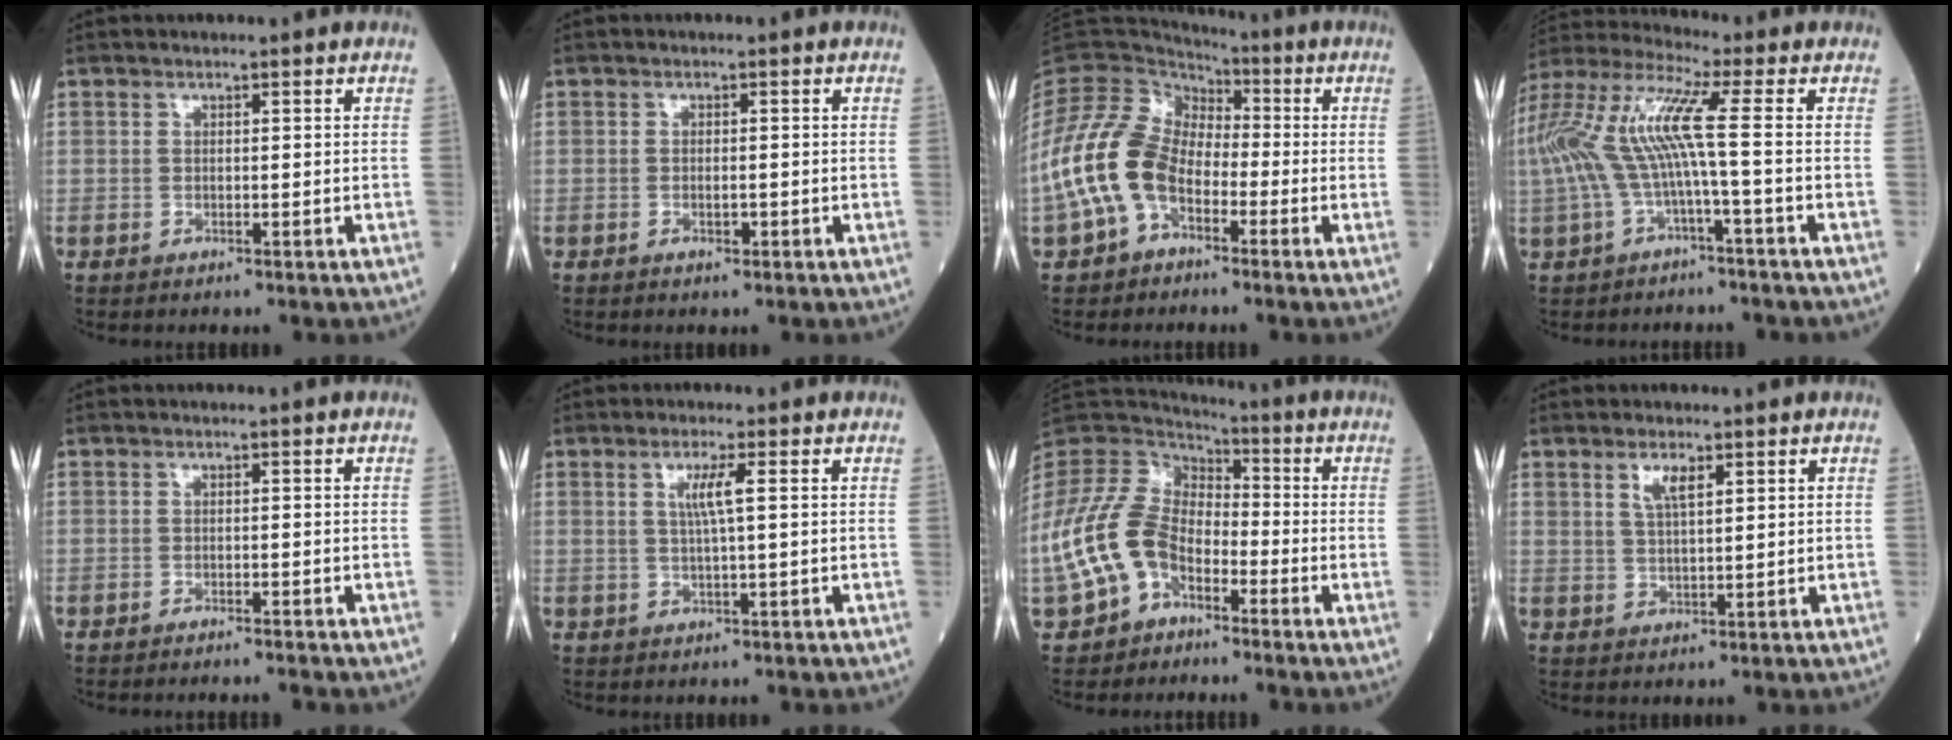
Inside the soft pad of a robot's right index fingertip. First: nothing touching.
{"total": 1.1, "force": [-0.5, 0.4, 0.8], "torque": [-0.018, -0.001, -0.007]}
{"total": 11.0, "force": [-3.7, 7.4, 7.3], "torque": [-0.181, 0.024, -0.077]}
{"total": 10.9, "force": [-1.2, 0.7, 10.8], "torque": [-0.246, 0.040, -0.030]}
{"total": 1.9, "force": [-1.8, -0.4, 0.4], "torque": [-0.005, -0.001, -0.023]}
{"total": 3.3, "force": [0.8, -0.4, 3.2], "torque": [-0.065, 0.001, 0.016]}
{"total": 13.2, "force": [-5.7, 8.5, 8.3], "torque": [-0.198, 0.018, -0.115]}
{"total": 3.1, "force": [1.7, 0.8, 2.5], "torque": [-0.052, 0.003, 0.036]}